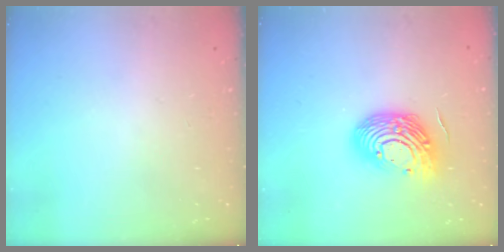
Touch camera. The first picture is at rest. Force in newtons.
{"total": 15.4, "press": 15.3, "slide": 1.4}